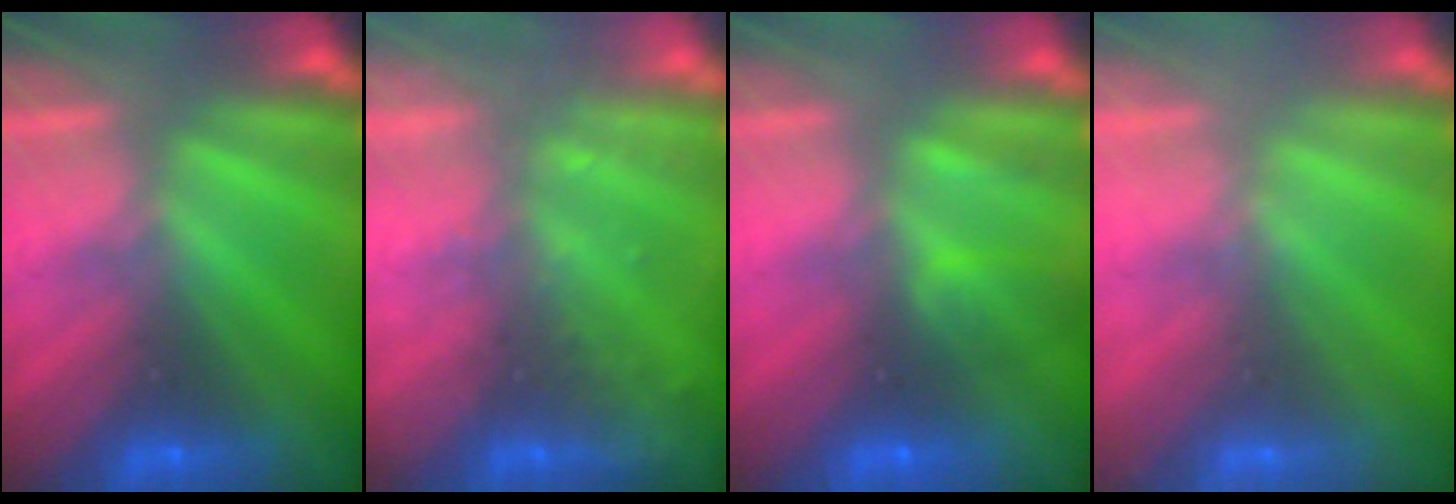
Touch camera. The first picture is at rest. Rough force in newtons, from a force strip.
{"total": 2.2}
{"total": 2.1}
{"total": 2.2}